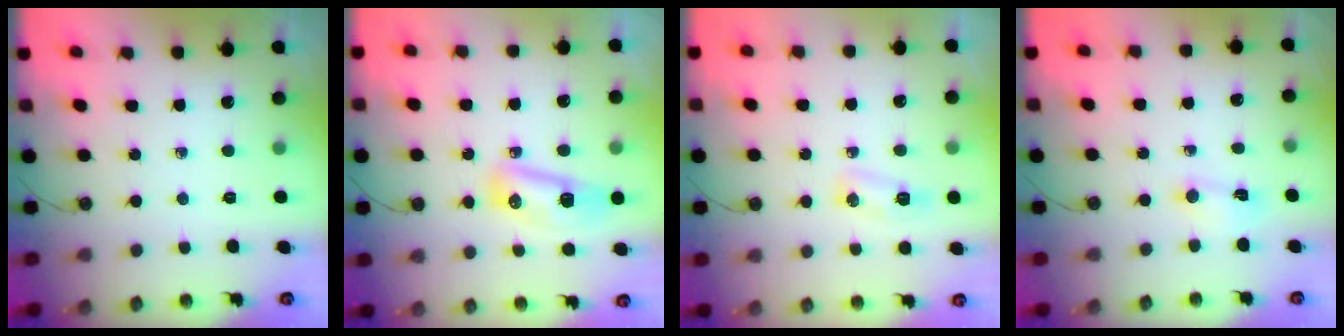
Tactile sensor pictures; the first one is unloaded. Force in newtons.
{"total": 10.5, "press": 10.4, "slide": 1.3}
{"total": 11.4, "press": 6.3, "slide": 9.5}
{"total": 3.6, "press": 3.6, "slide": 0.5}